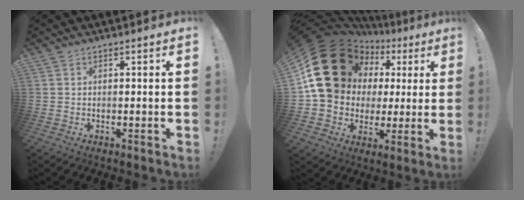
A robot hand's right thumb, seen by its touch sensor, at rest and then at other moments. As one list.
[{"total": 23.2, "force": [7.8, 17.7, 12.9], "torque": [-0.201, -0.044, 0.189]}]